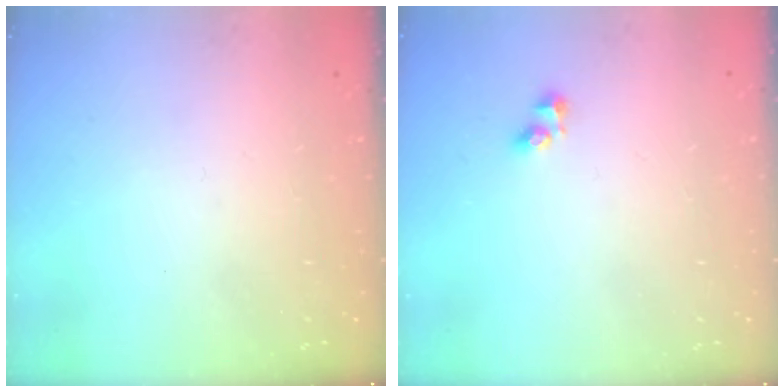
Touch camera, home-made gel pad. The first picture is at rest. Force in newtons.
{"total": 3.0, "press": 2.7, "slide": 1.3}